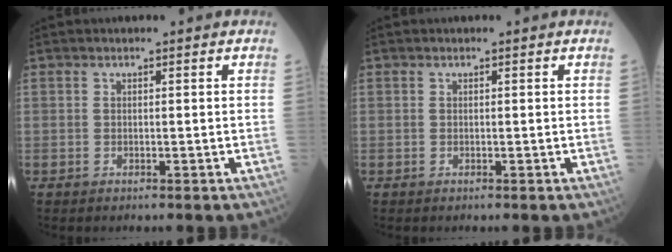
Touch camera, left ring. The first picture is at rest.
{"total": 0.0}